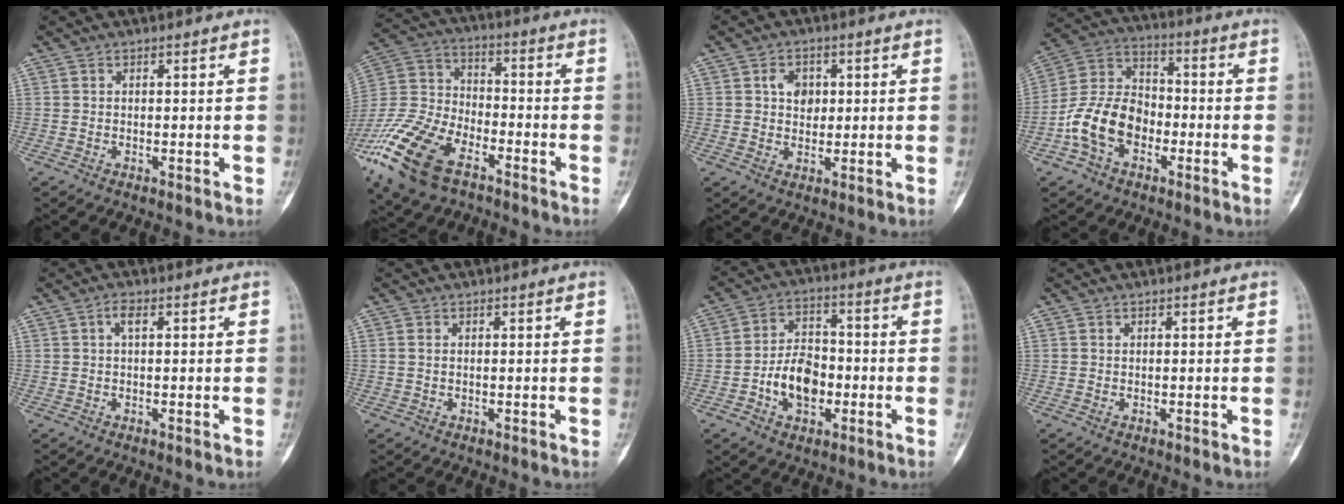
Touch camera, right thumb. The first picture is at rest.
{"total": 19.4, "force": [-11.2, 10.1, 12.2], "torque": [-0.270, 0.033, -0.216]}
{"total": 4.6, "force": [1.2, 3.7, 2.5], "torque": [-0.016, -0.001, 0.018]}
{"total": 13.2, "force": [-4.5, 9.0, 8.6], "torque": [-0.154, 0.043, -0.089]}
{"total": 1.9, "force": [0.4, 0.8, 1.6], "torque": [-0.034, 0.005, 0.006]}
{"total": 0.7, "force": [0.1, 0.5, 0.5], "torque": [-0.008, 0.001, 0.002]}
{"total": 10.2, "force": [-2.7, 6.8, 7.1], "torque": [-0.100, 0.027, -0.050]}
{"total": 0.0}